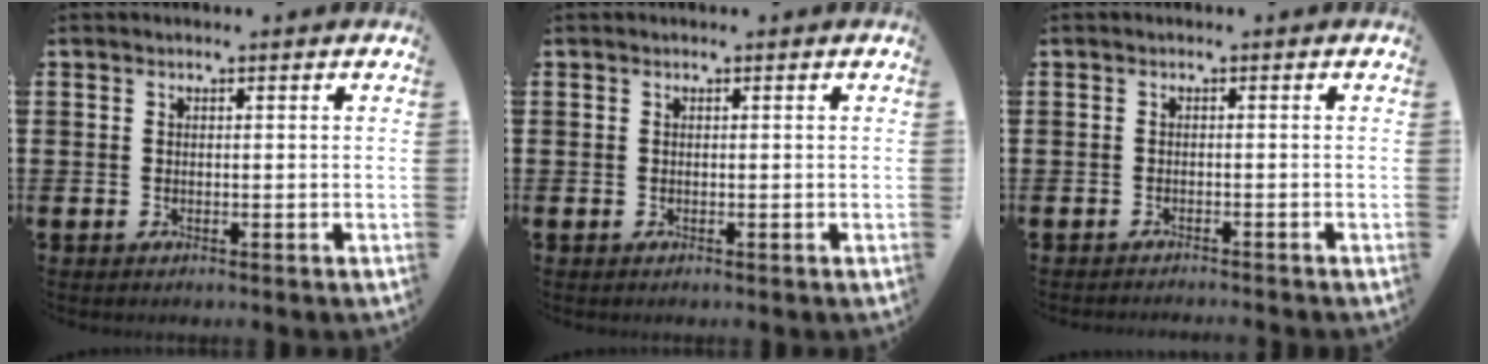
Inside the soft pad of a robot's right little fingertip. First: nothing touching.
{"total": 0.0}
{"total": 0.8, "force": [-0.7, -0.2, 0.0], "torque": [0.001, 0.000, -0.016]}